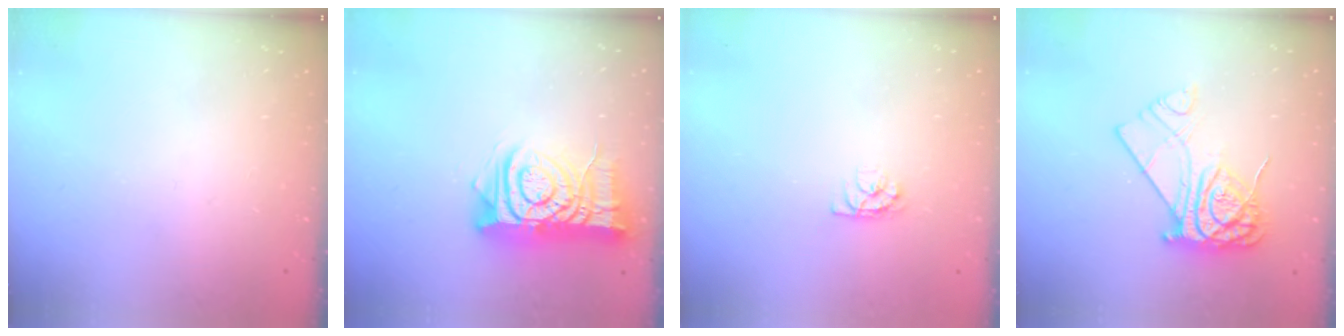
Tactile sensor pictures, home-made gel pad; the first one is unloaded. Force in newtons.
{"total": 13.2, "press": 13.2, "slide": 1.5}
{"total": 3.9, "press": 3.9, "slide": 0.3}
{"total": 12.8, "press": 12.7, "slide": 1.2}